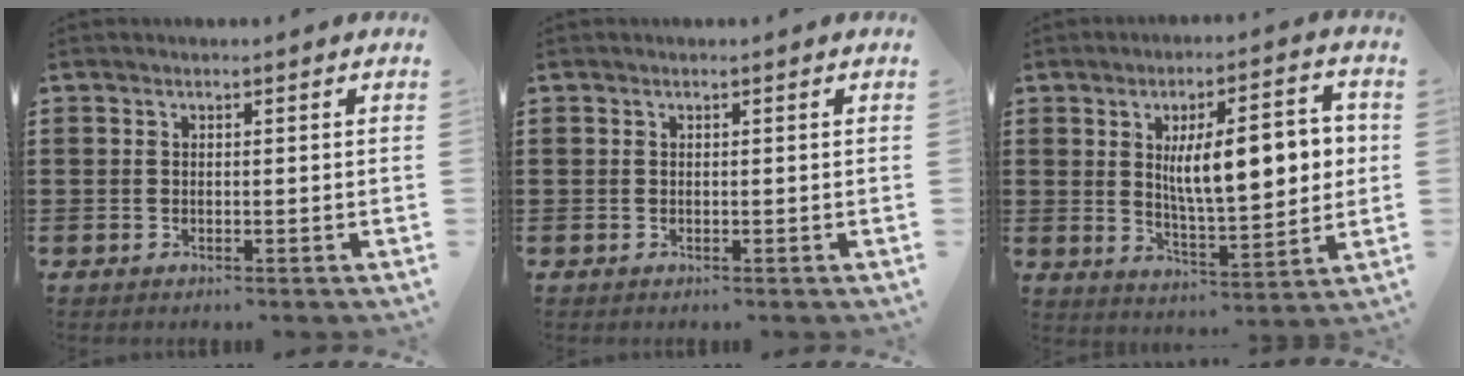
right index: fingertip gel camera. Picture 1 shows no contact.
{"total": 0.0}
{"total": 11.3, "force": [2.0, 3.5, 10.5], "torque": [-0.173, 0.002, 0.028]}